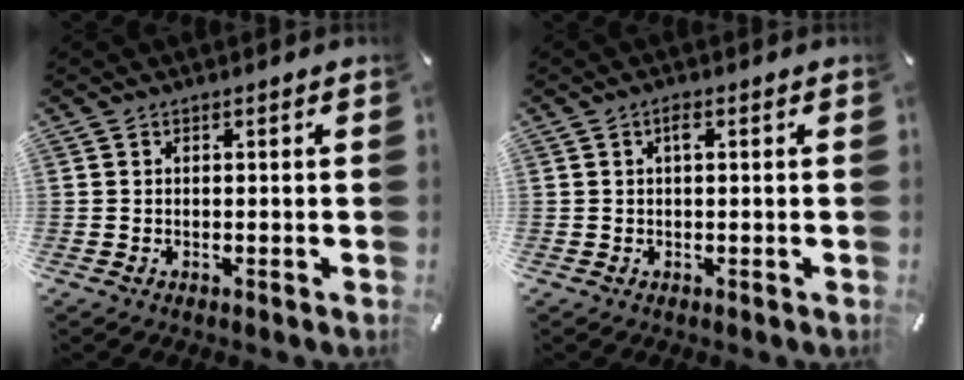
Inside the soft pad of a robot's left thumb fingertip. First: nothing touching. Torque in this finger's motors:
{"motor_torque": [0.14, 0.46, 0.06, 0.05, -0.02]}